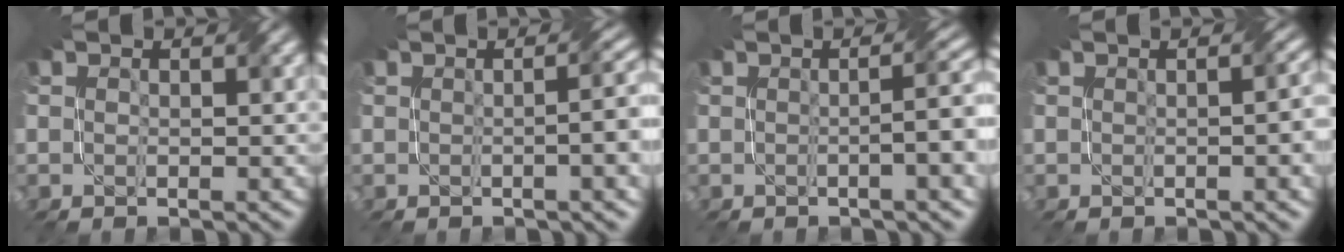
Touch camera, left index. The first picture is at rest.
{"total": 5.3, "force": [0.0, 1.7, 5.0], "torque": [-0.042, 0.013, 0.003]}
{"total": 5.2, "force": [0.0, 1.2, 5.0], "torque": [-0.060, 0.013, -0.001]}
{"total": 3.4, "force": [0.1, 1.2, 3.2], "torque": [-0.024, 0.011, 0.004]}